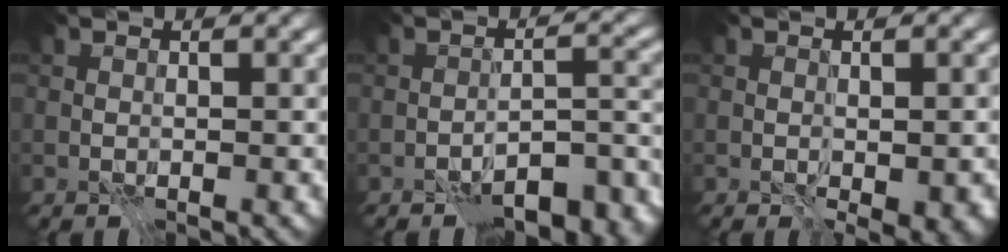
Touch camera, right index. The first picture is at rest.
{"total": 7.2, "force": [-5.6, 2.6, 3.7], "torque": [-0.034, -0.012, -0.086]}
{"total": 2.8, "force": [-0.9, 1.4, 2.3], "torque": [-0.034, -0.006, -0.010]}